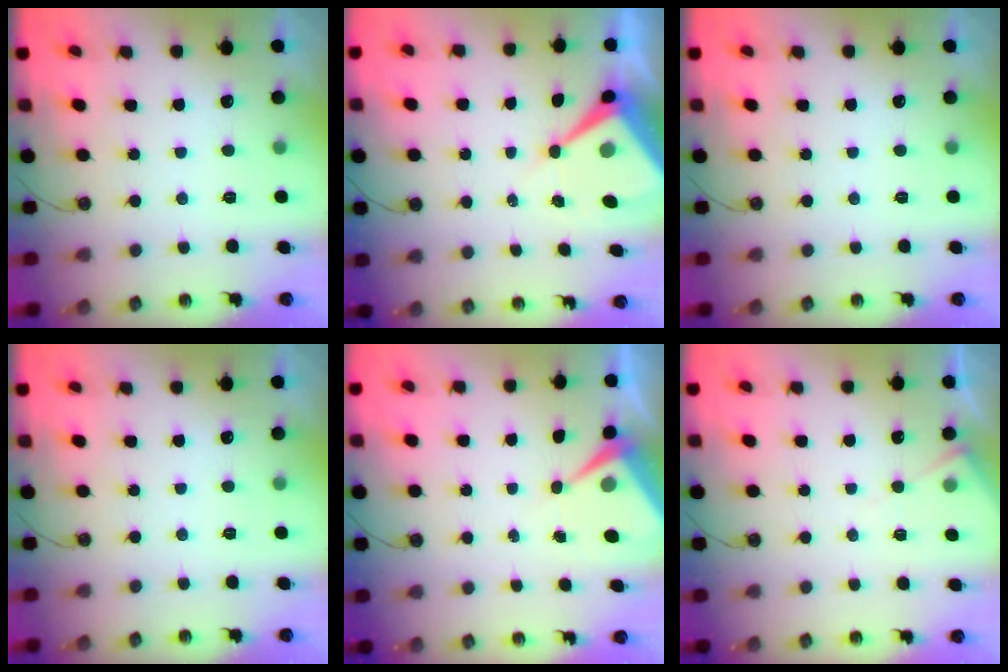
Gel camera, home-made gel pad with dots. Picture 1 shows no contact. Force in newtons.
{"total": 9.5, "press": 9.4, "slide": 1.0}
{"total": 0.0}
{"total": 0.0}
{"total": 6.8, "press": 6.7, "slide": 0.7}
{"total": 6.0, "press": 6.0, "slide": 0.9}